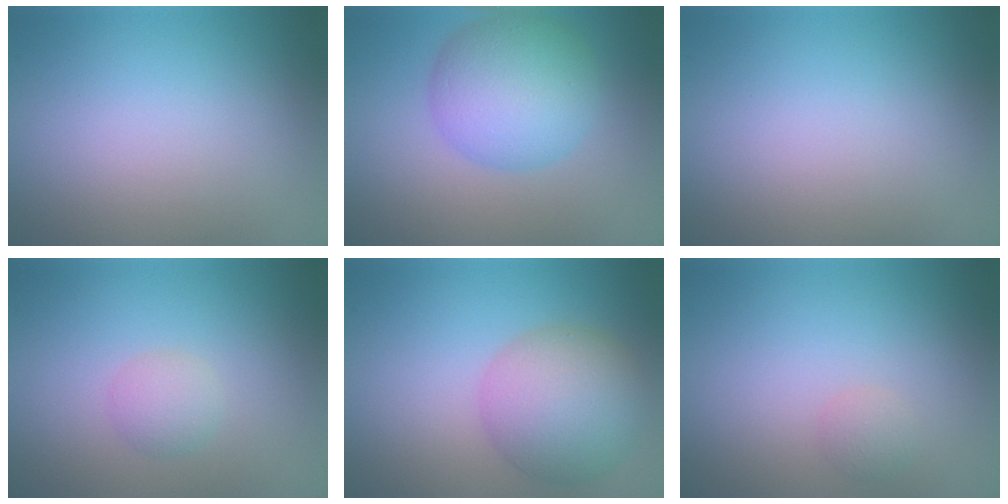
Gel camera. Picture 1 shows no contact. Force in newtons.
{"total": 6.9, "press": 6.9, "slide": 0.2}
{"total": 0.0}
{"total": 1.6, "press": 1.6, "slide": 0.1}
{"total": 6.5, "press": 6.5, "slide": 0.2}
{"total": 1.0, "press": 1.0, "slide": 0.1}